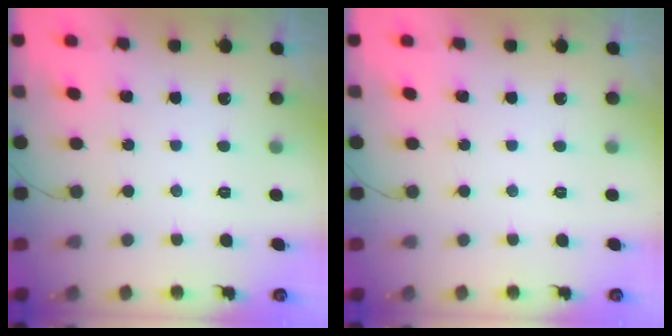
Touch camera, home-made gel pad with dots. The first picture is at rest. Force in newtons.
{"total": 0.0}